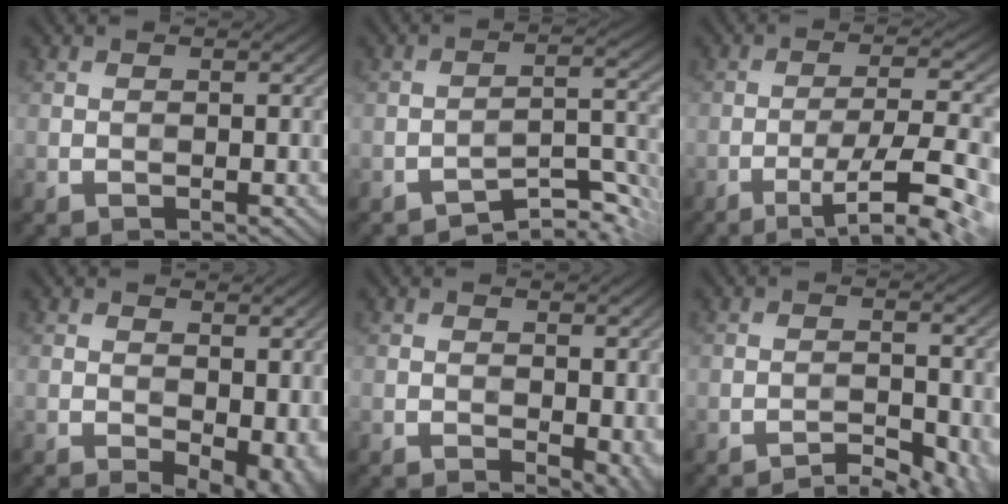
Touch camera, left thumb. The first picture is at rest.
{"total": 5.5, "force": [-4.5, 1.0, 3.0], "torque": [-0.040, 0.005, -0.072]}
{"total": 10.1, "force": [-5.3, 1.9, 8.5], "torque": [-0.148, 0.001, -0.077]}
{"total": 7.0, "force": [-1.3, 4.0, 5.7], "torque": [-0.069, -0.013, -0.013]}
{"total": 4.3, "force": [-1.0, 2.5, 3.3], "torque": [-0.039, -0.012, -0.008]}
{"total": 4.1, "force": [-3.2, 1.0, 2.4], "torque": [-0.042, 0.003, -0.048]}